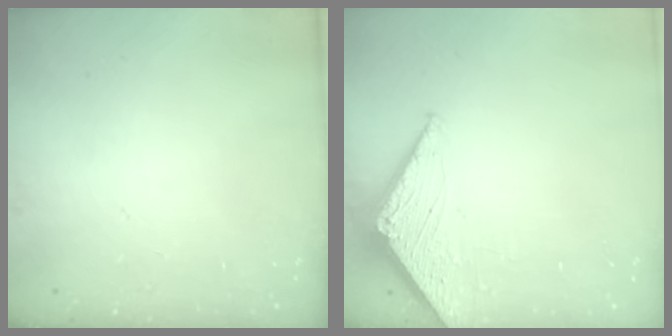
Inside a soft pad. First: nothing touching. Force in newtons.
{"total": 2.8, "press": 2.8, "slide": 0.2}